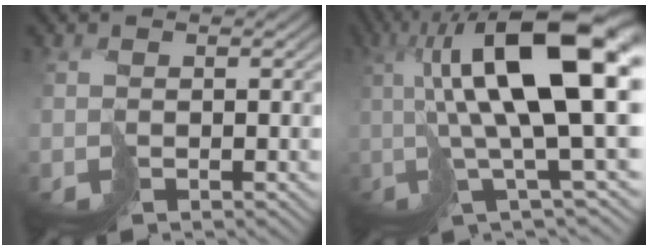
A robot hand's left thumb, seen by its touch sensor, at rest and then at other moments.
{"total": 16.2, "force": [2.3, 4.6, 15.3], "torque": [-0.266, 0.006, 0.050]}